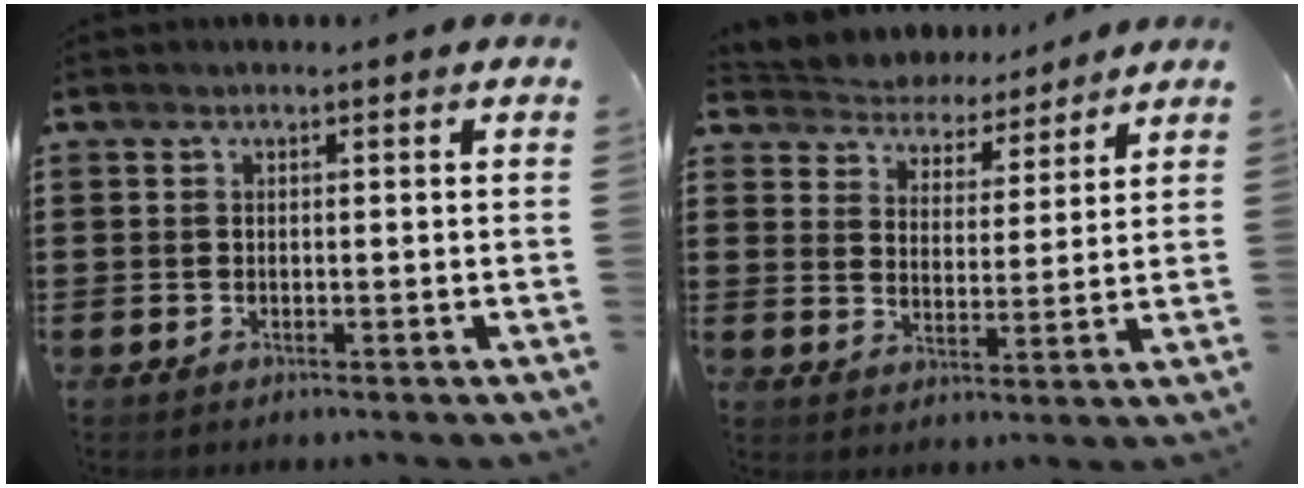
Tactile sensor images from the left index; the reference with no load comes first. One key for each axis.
{"total": 4.7, "fx": 4.6, "fy": 0.8, "fz": -0.4, "tx": -0.022, "ty": -0.036, "tz": 0.078}